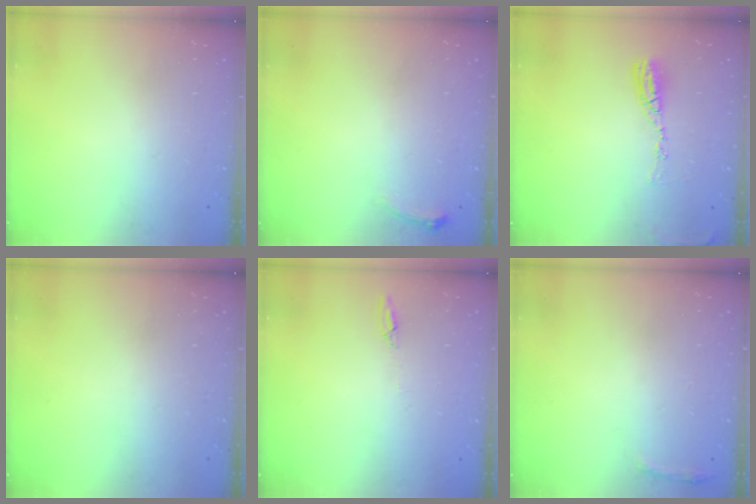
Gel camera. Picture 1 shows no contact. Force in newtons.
{"total": 4.5, "press": 4.3, "slide": 1.1}
{"total": 8.9, "press": 8.9, "slide": 0.8}
{"total": 0.0}
{"total": 3.5, "press": 3.5, "slide": 0.4}
{"total": 3.0, "press": 1.9, "slide": 2.3}